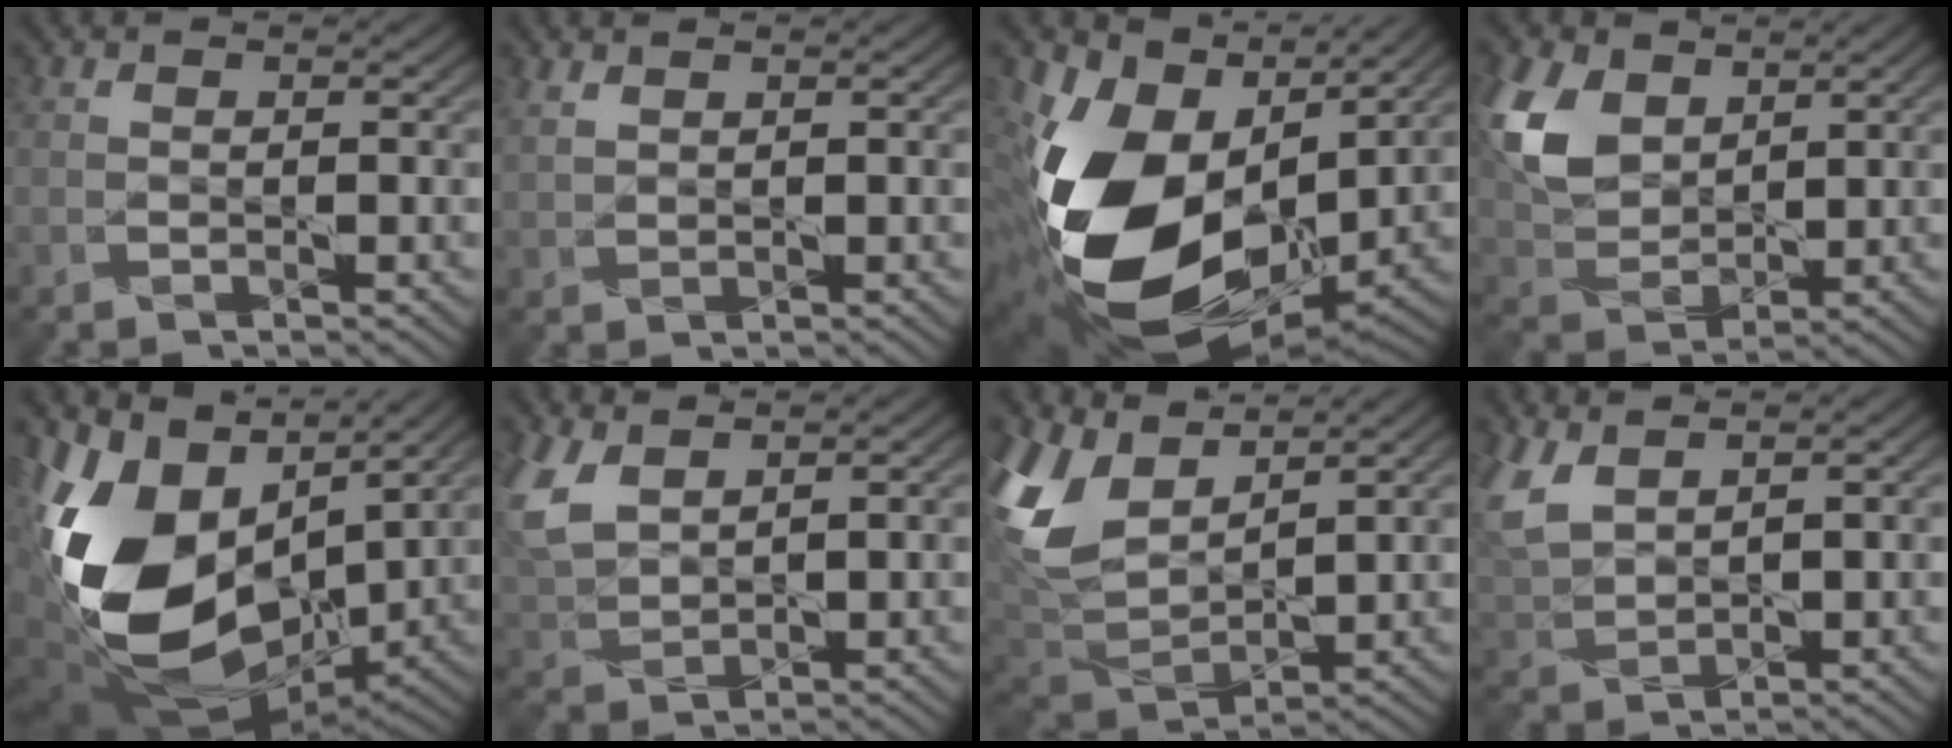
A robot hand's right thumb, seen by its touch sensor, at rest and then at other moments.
{"total": 1.7, "force": [1.4, 0.6, 0.8], "torque": [-0.028, 0.002, 0.036]}
{"total": 18.3, "force": [0.6, 12.7, 13.1], "torque": [-0.287, -0.039, 0.026]}
{"total": 9.9, "force": [4.2, 6.5, 6.2], "torque": [-0.173, 0.005, 0.089]}
{"total": 17.6, "force": [0.1, 10.9, 13.8], "torque": [-0.292, -0.007, -0.007]}
{"total": 7.7, "force": [4.0, 4.3, 5.0], "torque": [-0.155, 0.004, 0.089]}
{"total": 11.9, "force": [6.0, 6.7, 7.8], "torque": [-0.214, 0.016, 0.121]}
{"total": 6.7, "force": [3.9, 3.4, 4.2], "torque": [-0.127, 0.004, 0.087]}